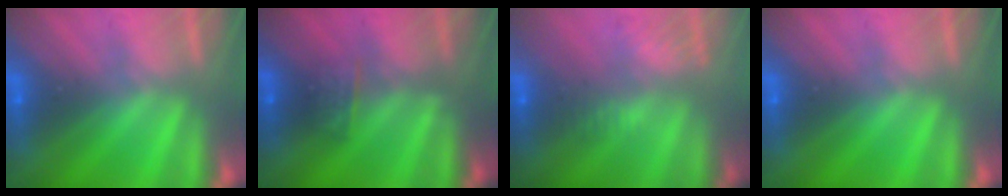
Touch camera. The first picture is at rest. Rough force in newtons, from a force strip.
{"total": 2.6}
{"total": 2.6}
{"total": 0.0}